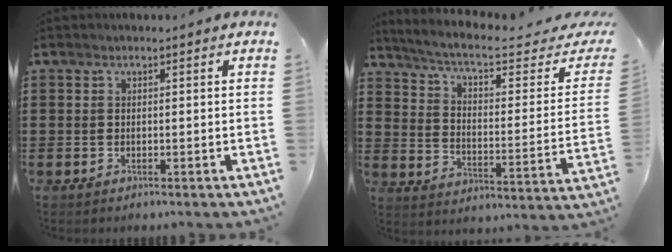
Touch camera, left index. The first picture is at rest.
{"total": 6.0, "force": [4.6, 0.7, 3.9], "torque": [-0.095, -0.035, 0.074]}